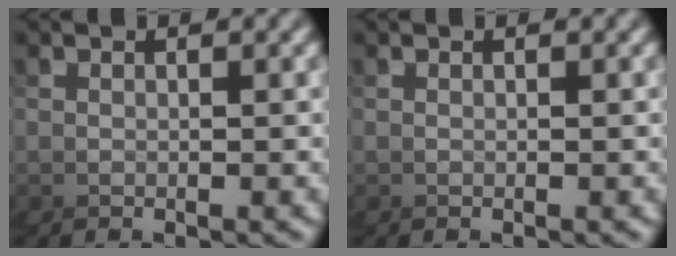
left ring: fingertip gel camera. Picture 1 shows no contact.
{"total": 0.0}